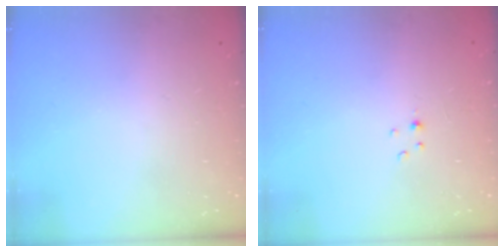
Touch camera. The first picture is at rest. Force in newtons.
{"total": 1.5, "press": 1.4, "slide": 0.2}